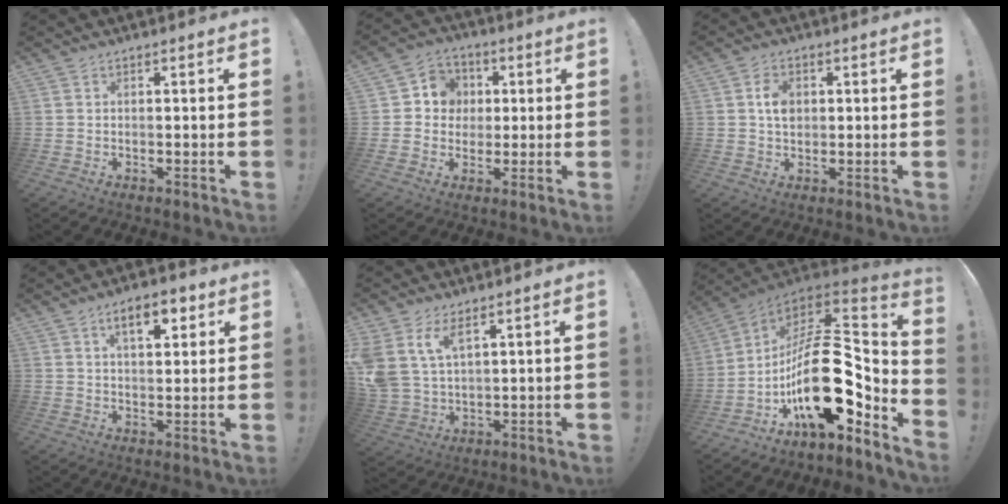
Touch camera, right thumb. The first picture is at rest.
{"total": 8.3, "force": [0.5, 8.1, 1.9], "torque": [-0.024, 0.006, 0.015]}
{"total": 5.4, "force": [0.8, 3.9, 3.6], "torque": [-0.048, 0.002, 0.012]}
{"total": 8.3, "force": [4.2, 3.6, 6.1], "torque": [-0.080, -0.009, 0.068]}
{"total": 9.1, "force": [5.4, 4.9, 5.4], "torque": [-0.115, -0.024, 0.105]}
{"total": 29.8, "force": [-3.6, 16.6, 24.5], "torque": [-0.416, 0.024, -0.041]}